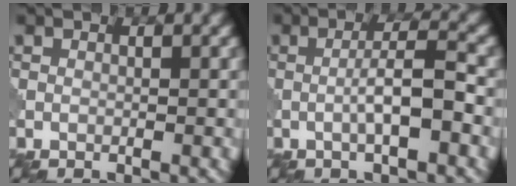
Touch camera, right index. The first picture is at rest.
{"total": 4.1, "force": [-0.9, 0.7, 3.9], "torque": [-0.067, 0.009, -0.020]}